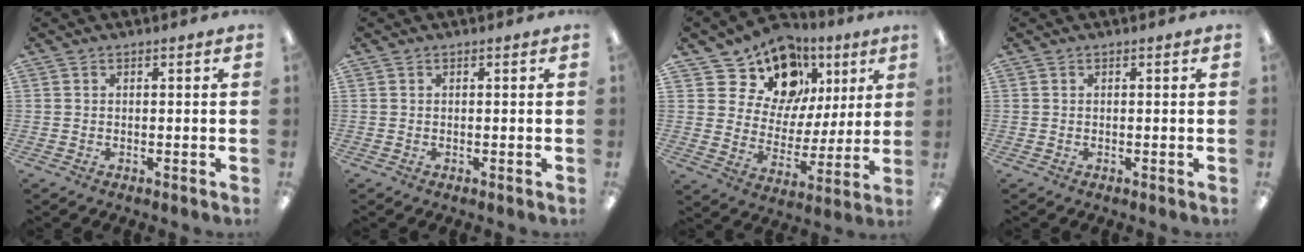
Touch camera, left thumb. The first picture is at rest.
{"total": 0.0}
{"total": 15.1, "force": [10.0, 10.3, 4.9], "torque": [-0.105, -0.055, 0.190]}
{"total": 0.0}